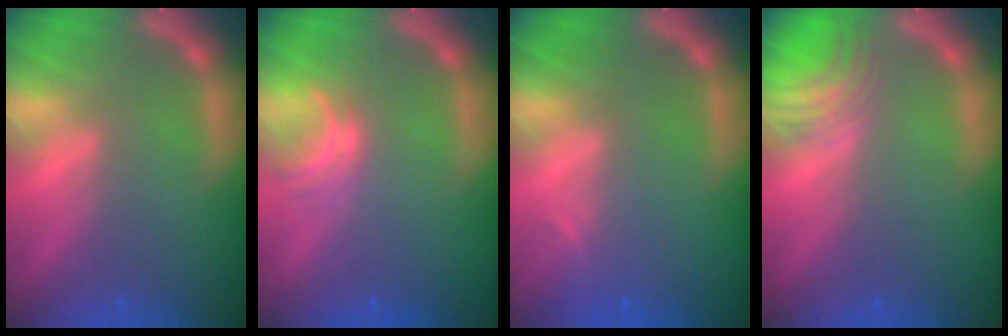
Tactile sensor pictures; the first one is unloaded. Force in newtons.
{"total": 2.0}
{"total": 0.9}
{"total": 3.9}